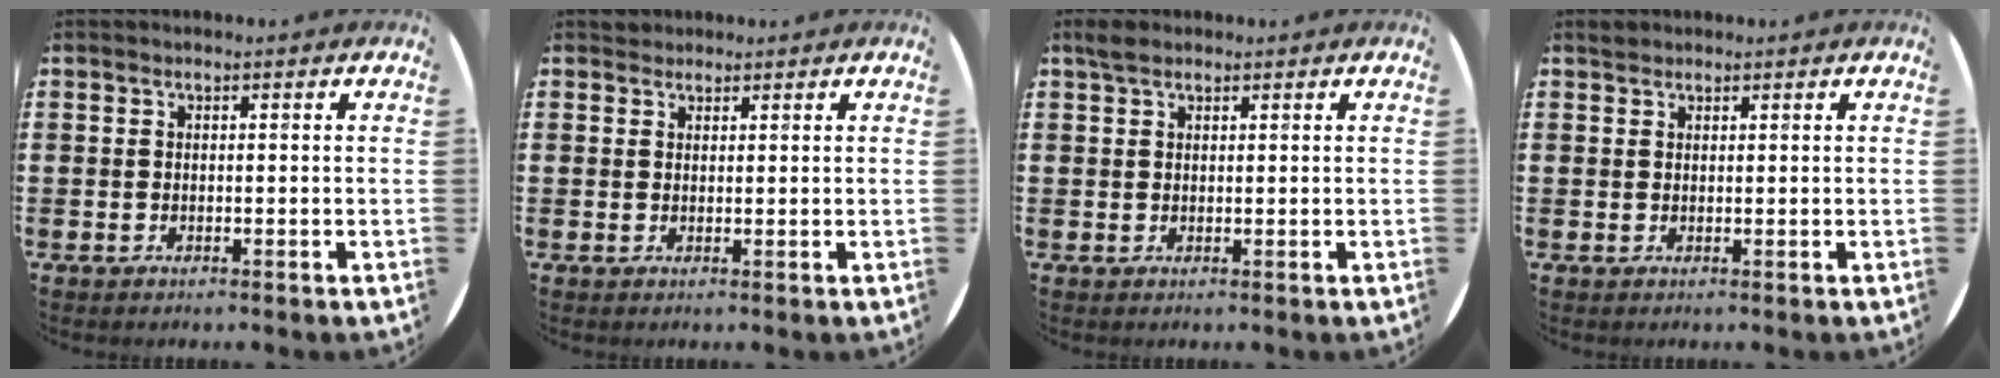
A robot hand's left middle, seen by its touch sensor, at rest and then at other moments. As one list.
[{"total": 1.1, "force": [1.0, 0.4, -0.2], "torque": [0.001, 0.002, 0.022]}, {"total": 1.7, "force": [1.3, 0.8, 0.6], "torque": [-0.006, 0.002, 0.023]}, {"total": 0.9, "force": [0.8, 0.3, 0.0], "torque": [-0.002, 0.001, 0.017]}]